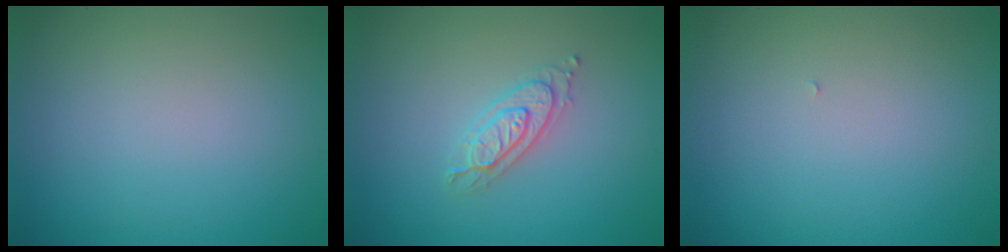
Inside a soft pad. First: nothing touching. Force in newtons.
{"total": 2.2, "press": 2.1, "slide": 0.5}
{"total": 0.0}